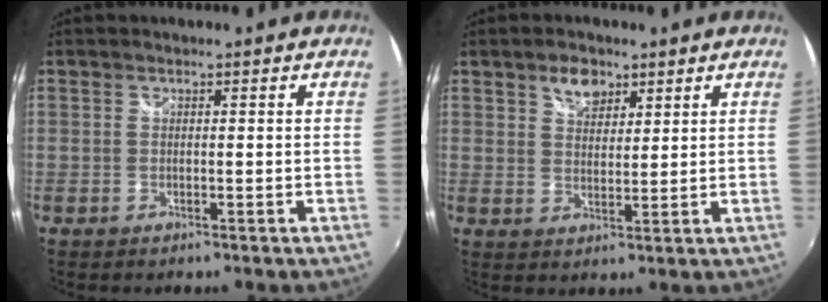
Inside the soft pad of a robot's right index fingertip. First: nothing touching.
{"total": 5.0, "force": [3.2, 2.9, 2.5], "torque": [-0.030, 0.008, 0.056]}